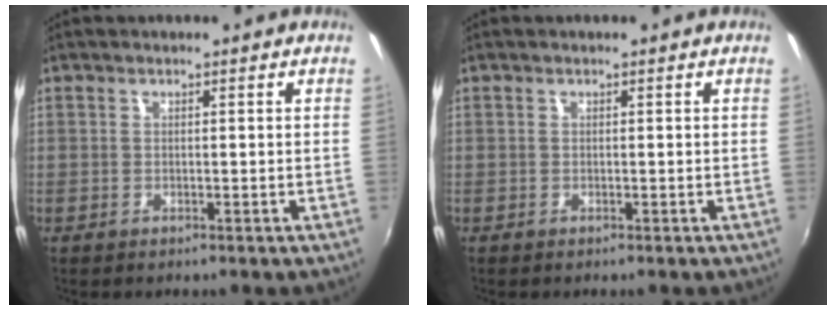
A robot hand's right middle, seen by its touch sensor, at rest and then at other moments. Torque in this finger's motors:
{"motor_torque": [-0.16, 0.22, -0.01, -0.01]}